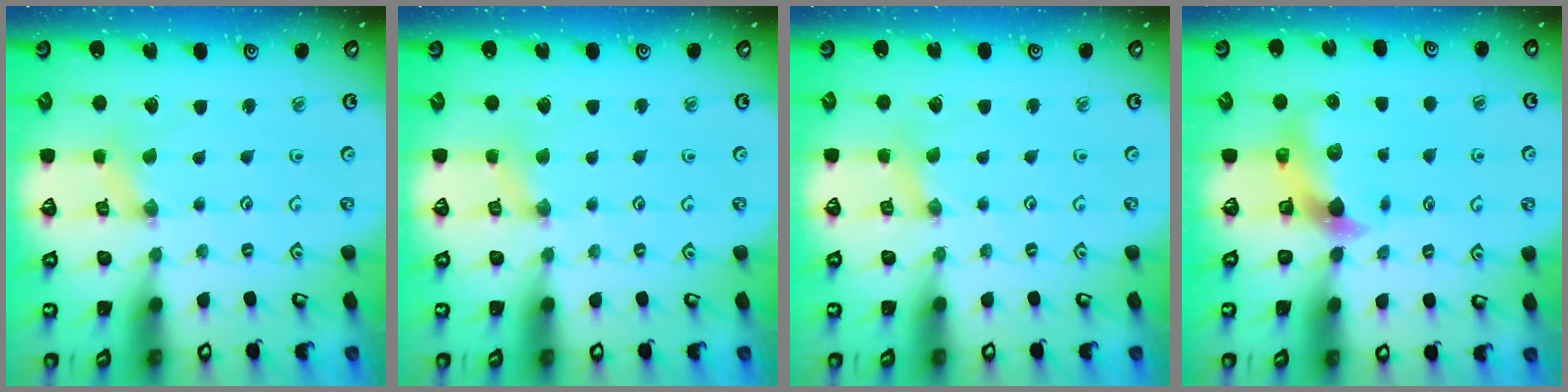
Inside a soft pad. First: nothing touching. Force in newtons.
{"total": 2.0, "press": 2.0, "slide": 0.3}
{"total": 0.0}
{"total": 7.0, "press": 7.0, "slide": 0.7}